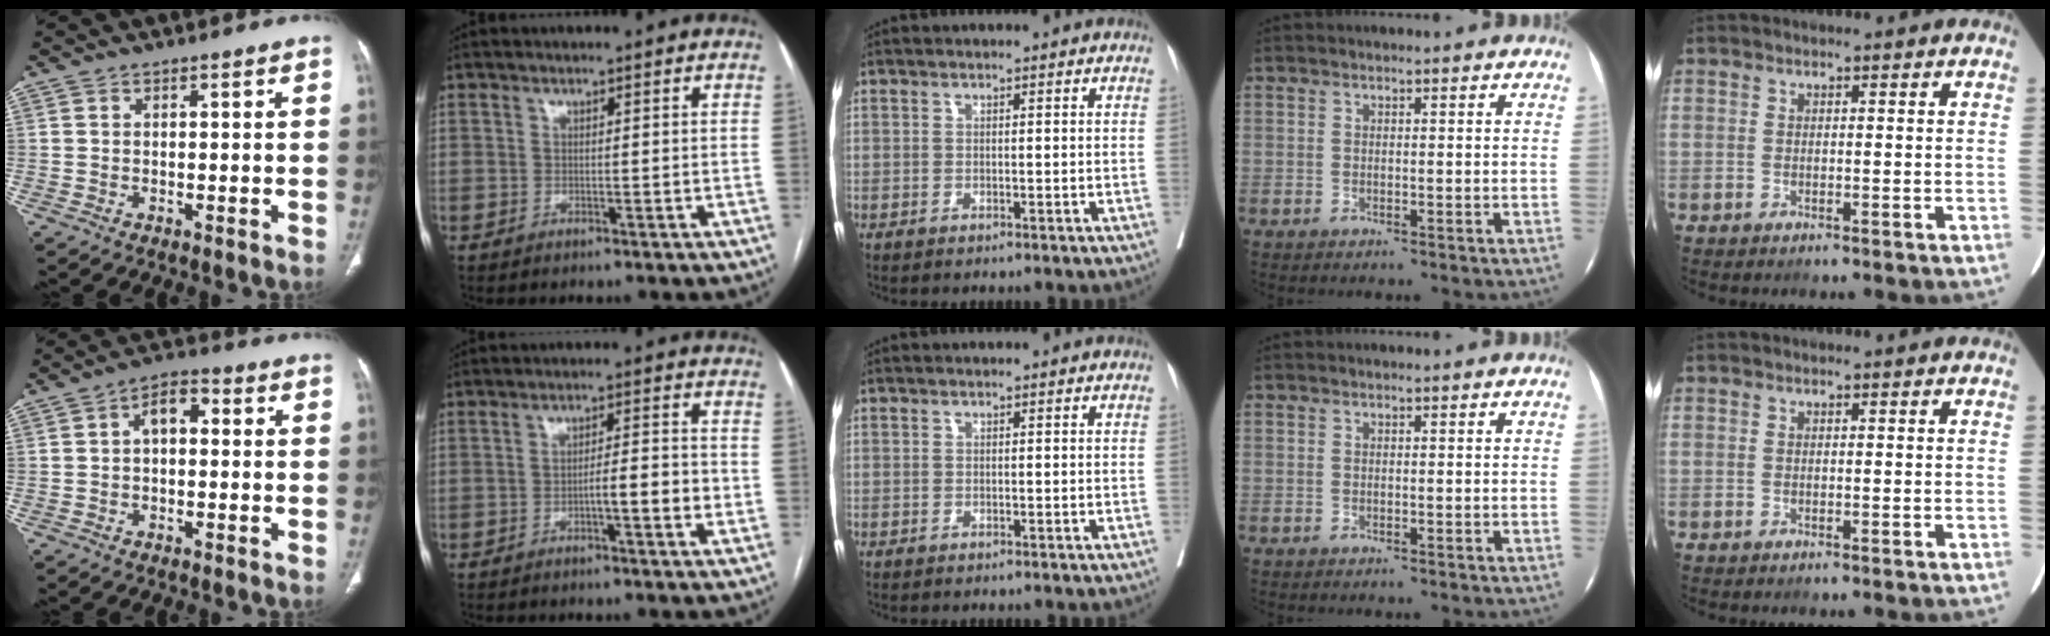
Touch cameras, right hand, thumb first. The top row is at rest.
{"thumb": {"total": 5.3, "force": [0.4, 3.2, 4.2], "torque": [-0.050, 0.019, -0.005]}, "index": {"total": 5.0, "force": [-1.5, 0.6, 4.8], "torque": [-0.070, 0.008, -0.022]}}